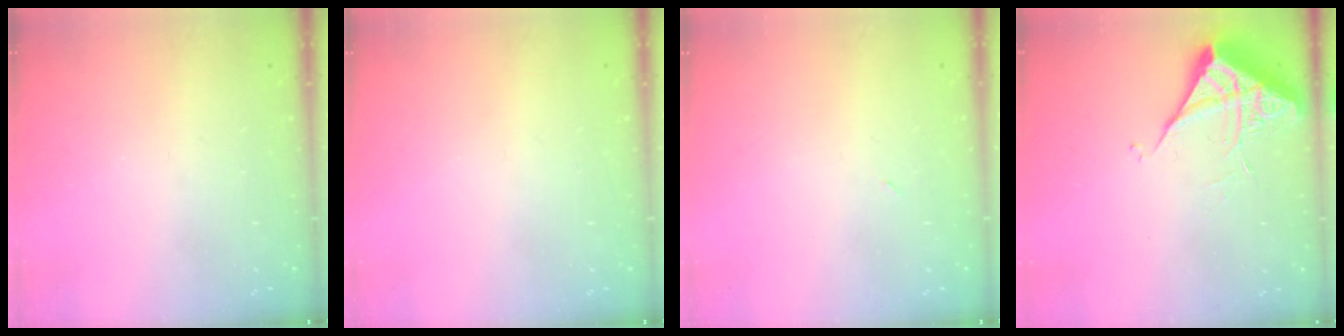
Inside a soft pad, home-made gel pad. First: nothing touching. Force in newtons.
{"total": 0.0}
{"total": 2.4, "press": 2.3, "slide": 0.8}
{"total": 5.8, "press": 5.8, "slide": 0.2}